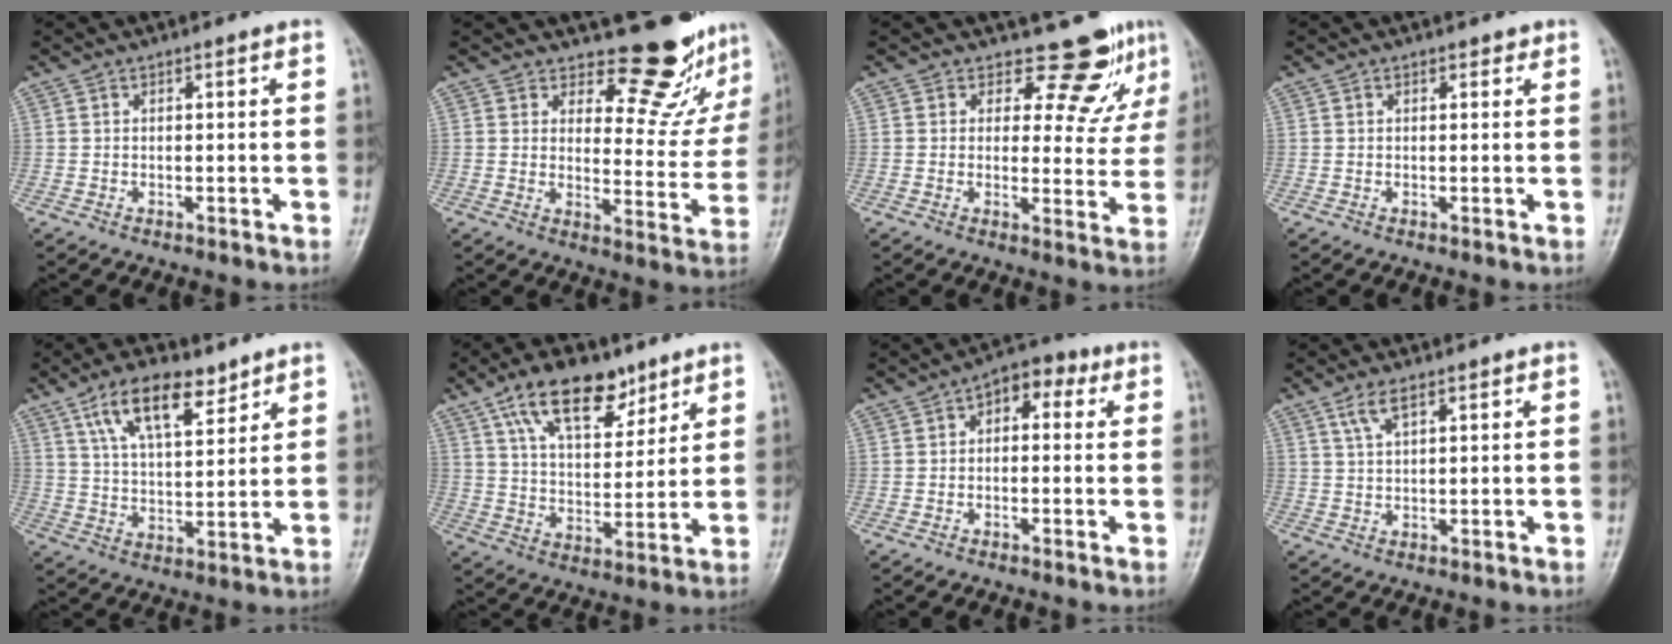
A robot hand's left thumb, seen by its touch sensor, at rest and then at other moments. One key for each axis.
{"total": 13.5, "fx": 12.0, "fy": 4.9, "fz": 3.8, "tx": -0.002, "ty": -0.119, "tz": 0.143}
{"total": 8.1, "fx": 6.5, "fy": 4.0, "fz": 2.6, "tx": 0.000, "ty": -0.053, "tz": 0.072}
{"total": 0.9, "fx": 0.5, "fy": 0.6, "fz": 0.5, "tx": 0.000, "ty": -0.001, "tz": 0.004}
{"total": 11.7, "fx": 7.2, "fy": 4.9, "fz": 7.7, "tx": -0.116, "ty": -0.032, "tz": 0.133}
{"total": 14.1, "fx": 8.7, "fy": 7.0, "fz": 8.6, "tx": -0.107, "ty": -0.039, "tz": 0.154}
{"total": 6.0, "fx": 1.6, "fy": 3.7, "fz": 4.5, "tx": -0.032, "ty": 0.021, "tz": 0.010}
{"total": 3.5, "fx": 2.1, "fy": 1.1, "fz": 2.5, "tx": -0.054, "ty": 0.001, "tz": 0.047}